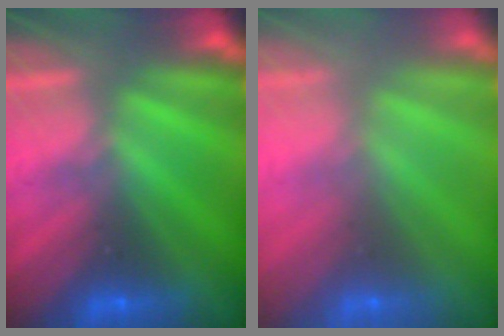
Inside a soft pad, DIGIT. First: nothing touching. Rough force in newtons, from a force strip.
{"total": 7.1}